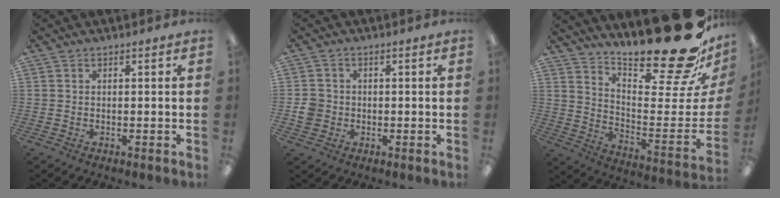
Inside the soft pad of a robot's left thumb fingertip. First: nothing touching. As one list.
[{"total": 3.9, "force": [-0.4, 3.7, 1.2], "torque": [-0.015, 0.006, -0.007]}, {"total": 26.0, "force": [19.7, 4.9, 16.2], "torque": [-0.187, -0.168, 0.320]}]